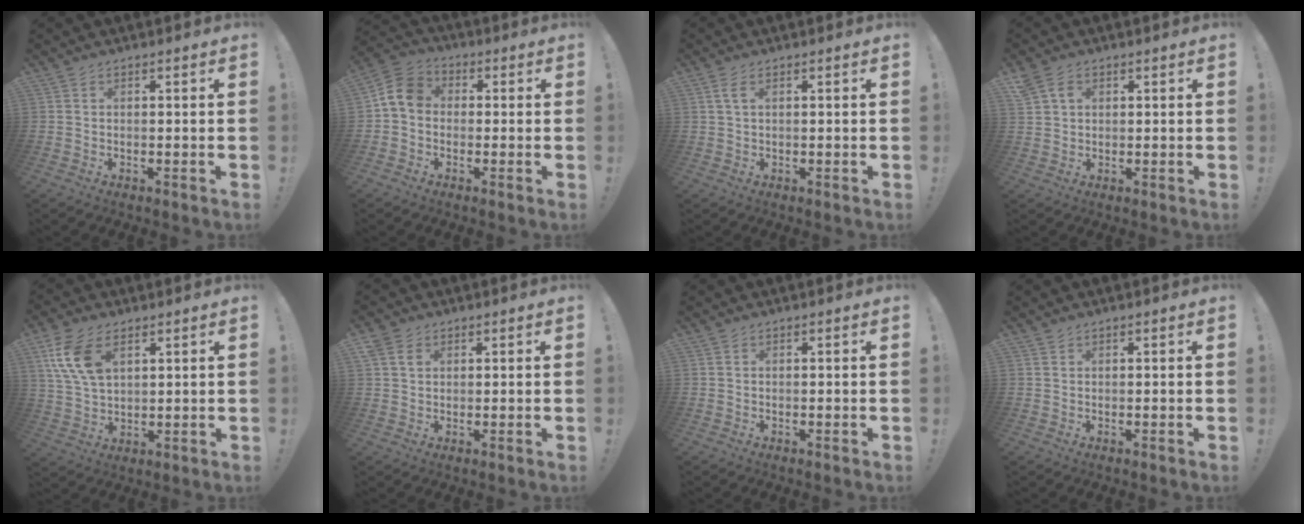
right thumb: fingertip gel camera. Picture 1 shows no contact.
{"total": 8.3, "force": [-0.1, 6.4, 5.3], "torque": [-0.104, 0.022, 0.006]}
{"total": 2.7, "force": [1.0, 0.9, 2.3], "torque": [-0.040, 0.001, 0.016]}
{"total": 4.1, "force": [1.7, 3.0, 2.2], "torque": [-0.033, -0.001, 0.032]}
{"total": 11.8, "force": [5.4, 6.8, 8.0], "torque": [-0.156, -0.009, 0.103]}
{"total": 3.8, "force": [1.7, 3.0, 1.8], "torque": [-0.027, -0.001, 0.032]}
{"total": 0.0}
{"total": 0.6, "force": [0.5, 0.3, 0.1], "torque": [0.005, -0.004, 0.010]}